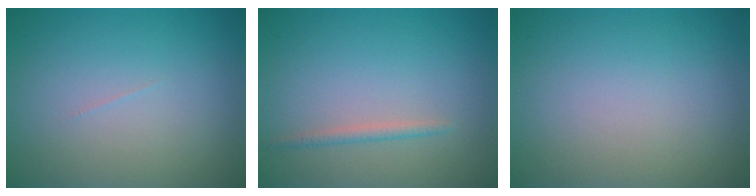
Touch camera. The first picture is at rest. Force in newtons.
{"total": 1.1, "press": 1.1, "slide": 0.0}
{"total": 0.0}